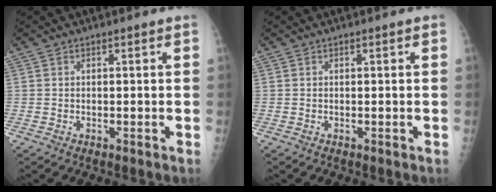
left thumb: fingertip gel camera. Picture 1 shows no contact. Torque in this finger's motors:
{"motor_torque": [0.15, 0.02, -0.16, -0.05, 0.00]}